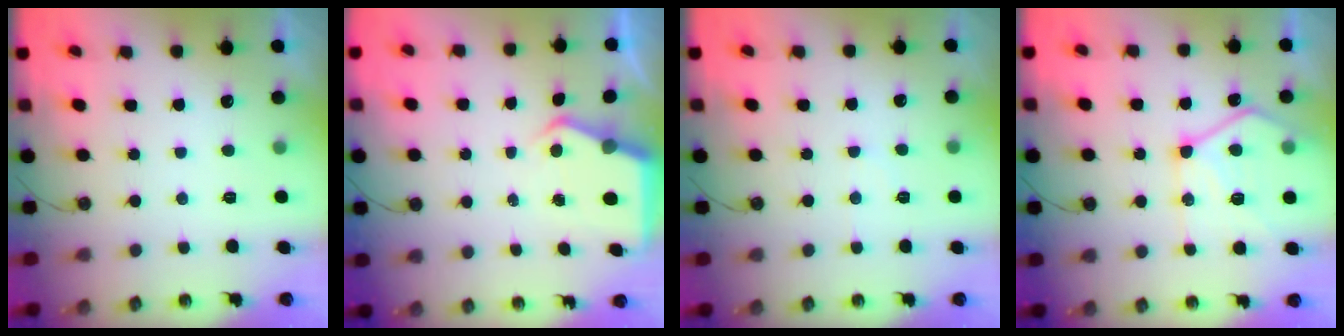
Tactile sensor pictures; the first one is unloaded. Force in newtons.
{"total": 4.7, "press": 4.6, "slide": 0.7}
{"total": 4.8, "press": 4.8, "slide": 0.6}
{"total": 14.8, "press": 14.7, "slide": 1.5}